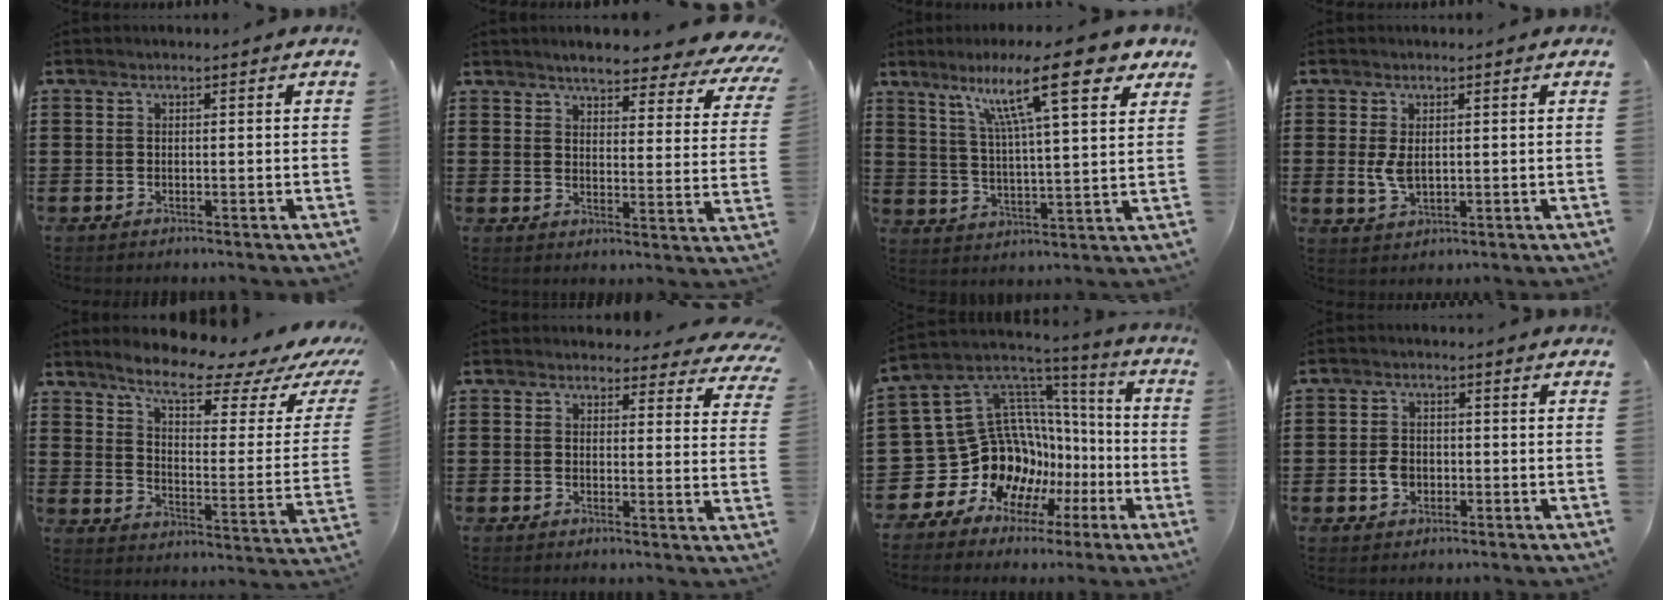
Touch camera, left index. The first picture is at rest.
{"total": 5.0, "force": [4.6, 0.3, 1.9], "torque": [-0.050, -0.031, 0.075]}
{"total": 15.7, "force": [9.9, 3.0, 11.8], "torque": [-0.210, -0.029, 0.157]}
{"total": 3.5, "force": [0.5, 1.9, 2.9], "torque": [-0.075, -0.001, 0.004]}
{"total": 9.1, "force": [7.2, 1.4, 5.3], "torque": [-0.118, -0.039, 0.120]}
{"total": 3.4, "force": [3.1, 1.1, 0.7], "torque": [-0.009, -0.014, 0.055]}
{"total": 15.9, "force": [-3.7, 14.0, 6.5], "torque": [-0.180, -0.032, -0.024]}
{"total": 3.0, "force": [-0.7, 2.3, 1.8], "torque": [-0.045, 0.001, -0.016]}